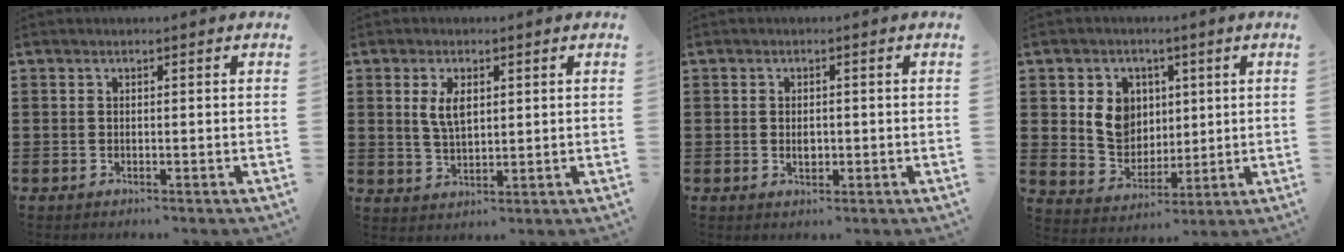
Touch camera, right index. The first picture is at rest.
{"total": 4.4, "force": [1.3, 2.1, 3.6], "torque": [-0.077, 0.008, 0.021]}
{"total": 1.9, "force": [-0.1, 1.0, 1.5], "torque": [-0.021, 0.000, -0.005]}
{"total": 7.2, "force": [1.7, 6.3, 3.0], "torque": [-0.068, 0.013, 0.029]}